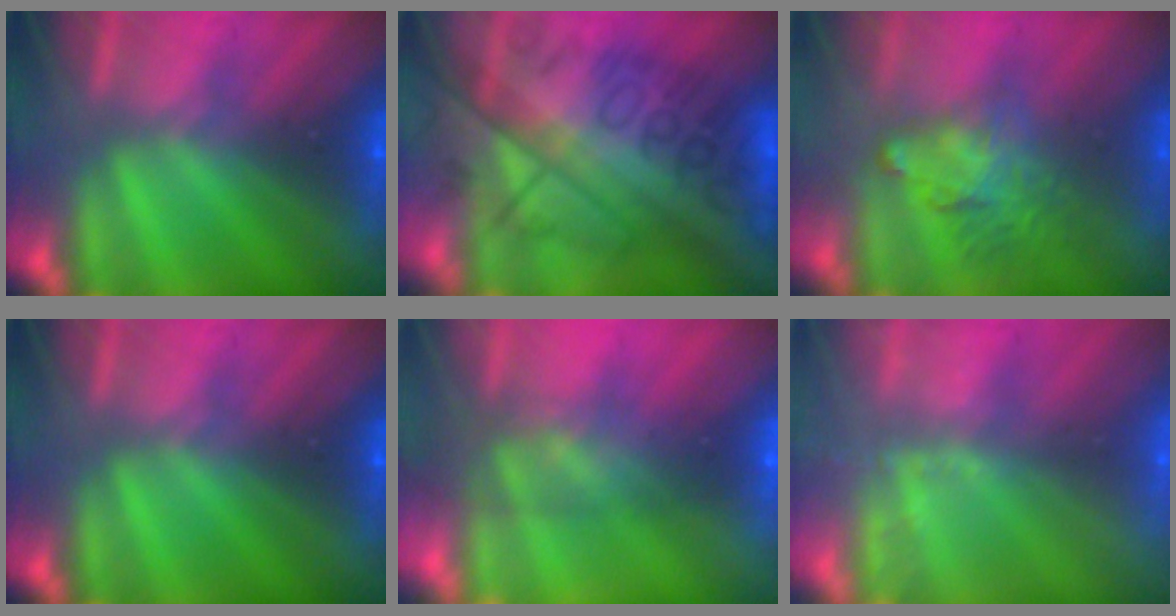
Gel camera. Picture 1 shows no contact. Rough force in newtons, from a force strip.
{"total": 9.7}
{"total": 3.5}
{"total": 0.0}
{"total": 7.3}
{"total": 2.4}